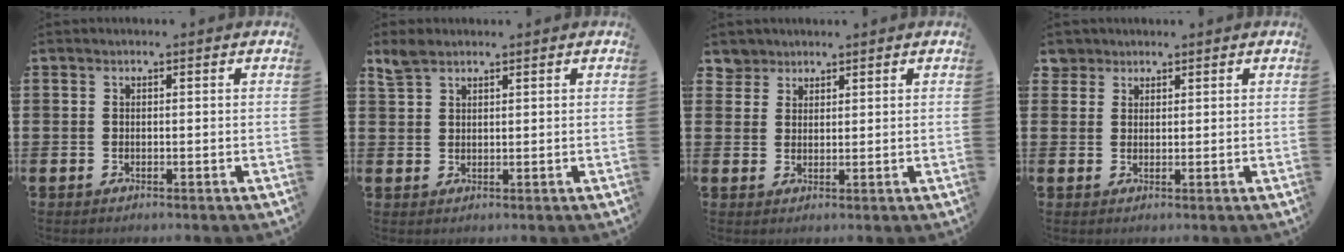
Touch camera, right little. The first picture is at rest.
{"total": 2.0, "force": [1.8, 0.7, 0.4], "torque": [-0.008, 0.003, 0.034]}
{"total": 3.0, "force": [2.6, 1.4, -0.3], "torque": [0.008, -0.006, 0.049]}
{"total": 2.4, "force": [2.1, 1.3, -0.1], "torque": [0.008, 0.000, 0.037]}